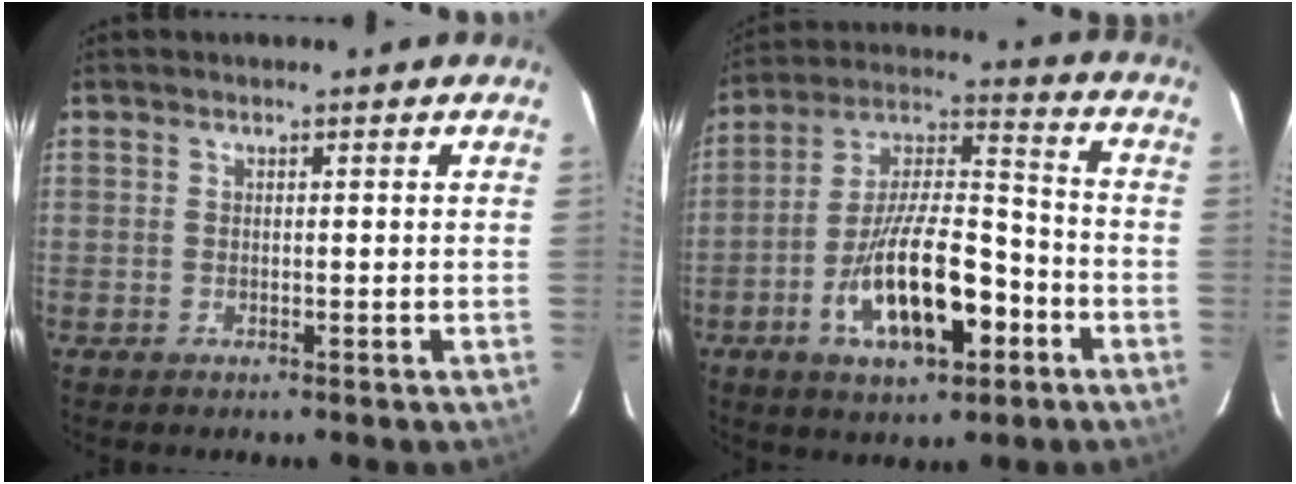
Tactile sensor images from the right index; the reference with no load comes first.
{"total": 17.9, "force": [-7.2, 7.1, 14.7], "torque": [-0.278, 0.009, -0.119]}